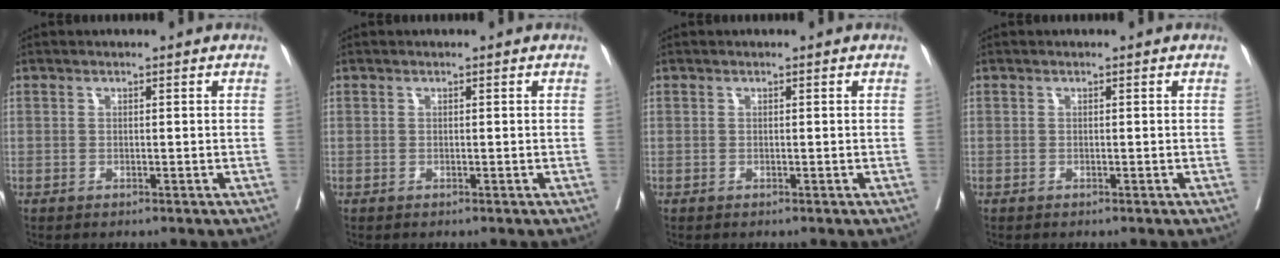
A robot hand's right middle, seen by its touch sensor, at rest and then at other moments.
{"total": 0.0}
{"total": 0.0}
{"total": 0.0}